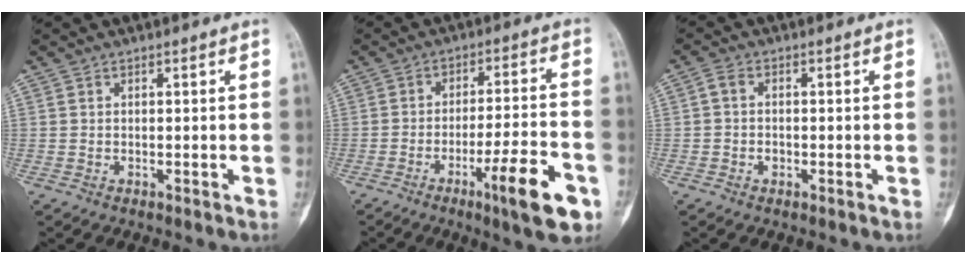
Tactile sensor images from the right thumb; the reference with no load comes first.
{"total": 12.7, "force": [-6.0, 2.3, 10.9], "torque": [-0.162, 0.022, -0.088]}
{"total": 2.7, "force": [-0.5, 2.1, 1.7], "torque": [-0.030, 0.009, -0.013]}